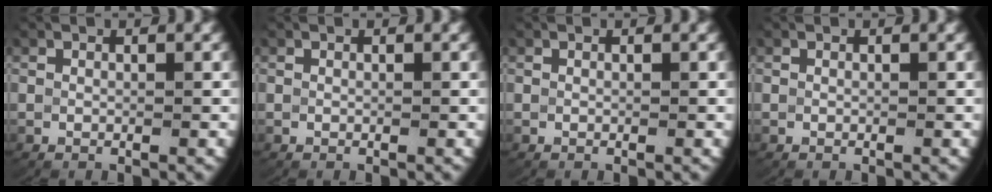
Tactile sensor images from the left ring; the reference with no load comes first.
{"total": 0.0}
{"total": 0.0}
{"total": 0.0}